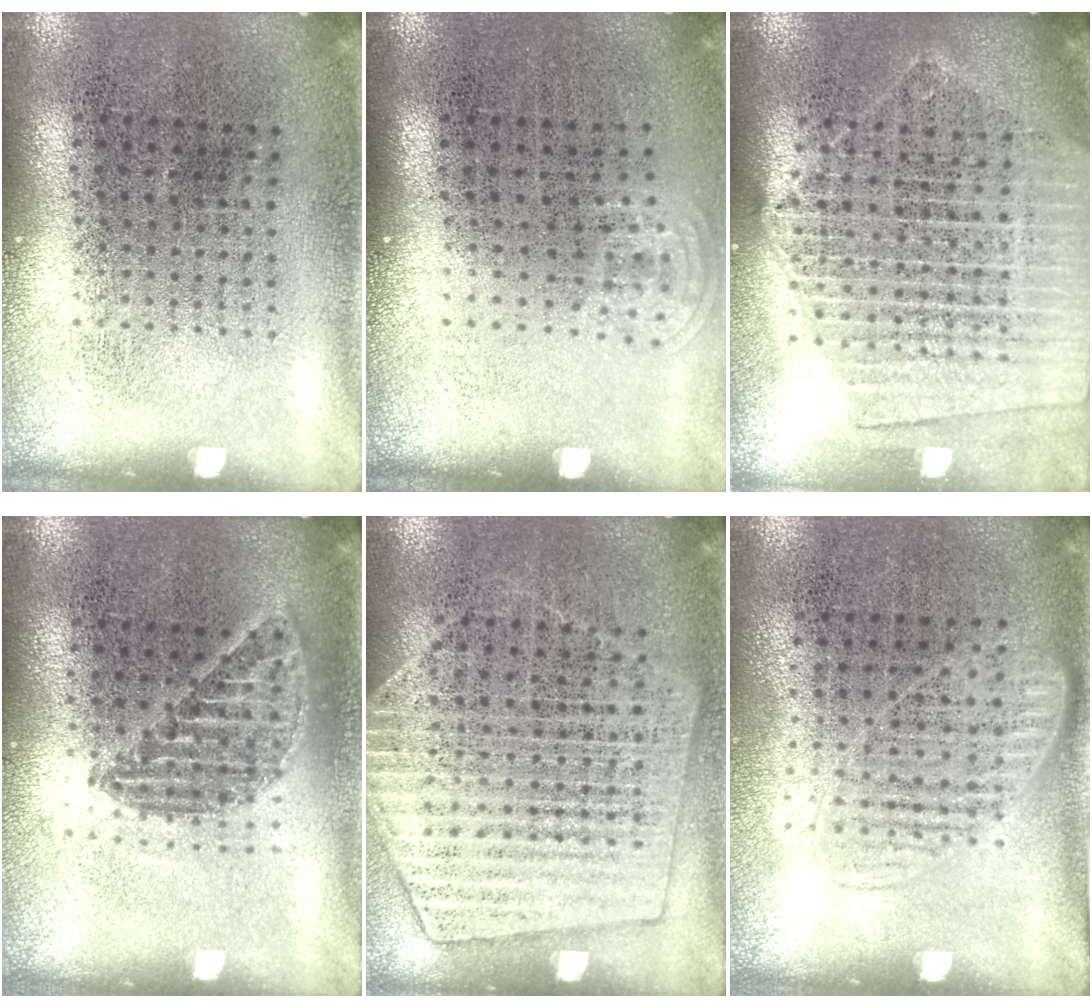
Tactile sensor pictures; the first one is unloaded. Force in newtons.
{"total": 0.7, "press": 0.5, "slide": 0.5}
{"total": 2.1, "press": 1.9, "slide": 0.9}
{"total": 1.2, "press": 1.1, "slide": 0.4}
{"total": 1.4, "press": 1.4, "slide": 0.3}
{"total": 1.2, "press": 1.0, "slide": 0.6}